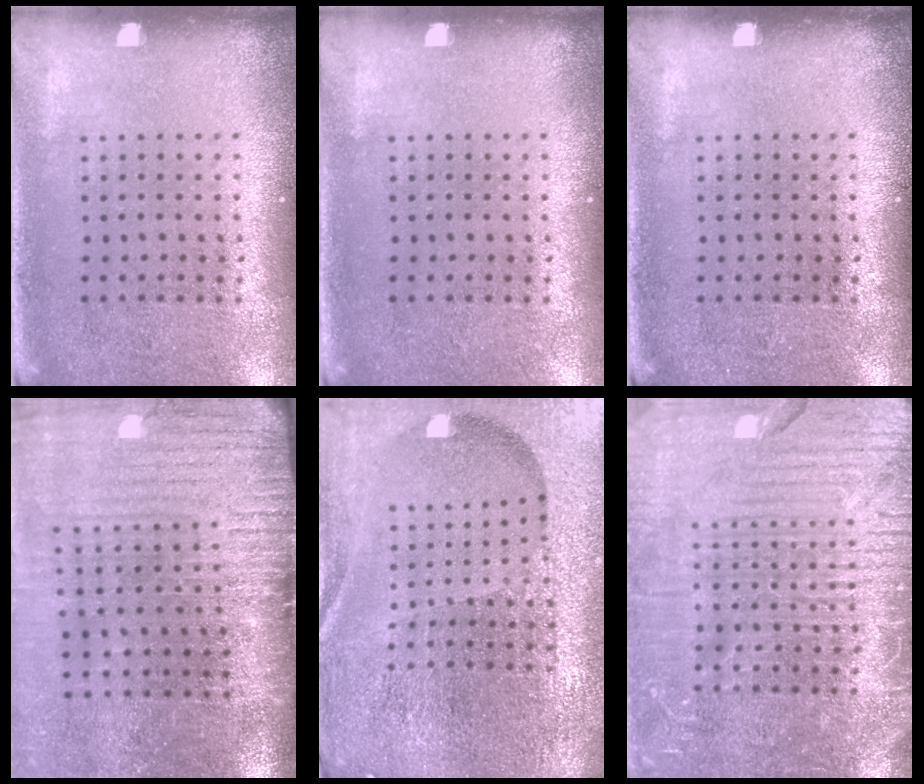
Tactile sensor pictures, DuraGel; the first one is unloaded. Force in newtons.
{"total": 0.0}
{"total": 0.0}
{"total": 3.7, "press": 3.2, "slide": 1.9}
{"total": 6.1, "press": 5.4, "slide": 2.8}
{"total": 6.9, "press": 6.9, "slide": 0.9}